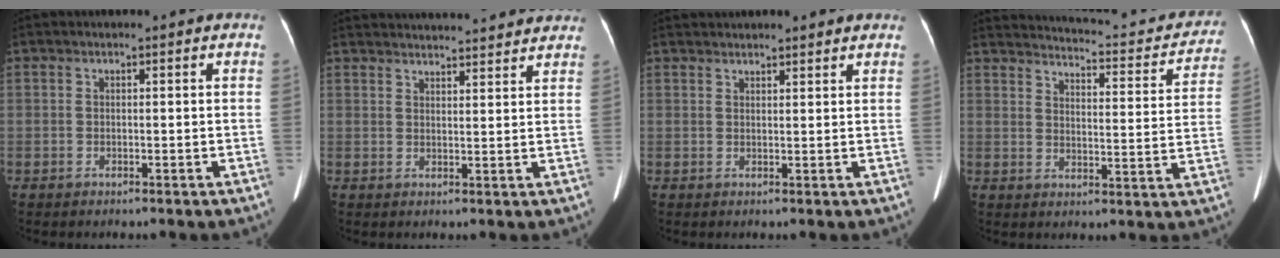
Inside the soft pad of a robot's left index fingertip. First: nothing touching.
{"total": 18.8, "force": [17.8, 2.5, 5.4], "torque": [-0.076, 0.013, 0.229]}
{"total": 7.8, "force": [7.2, 1.2, 2.7], "torque": [-0.028, 0.024, 0.086]}
{"total": 18.8, "force": [16.5, 4.7, 7.7], "torque": [-0.086, -0.016, 0.192]}